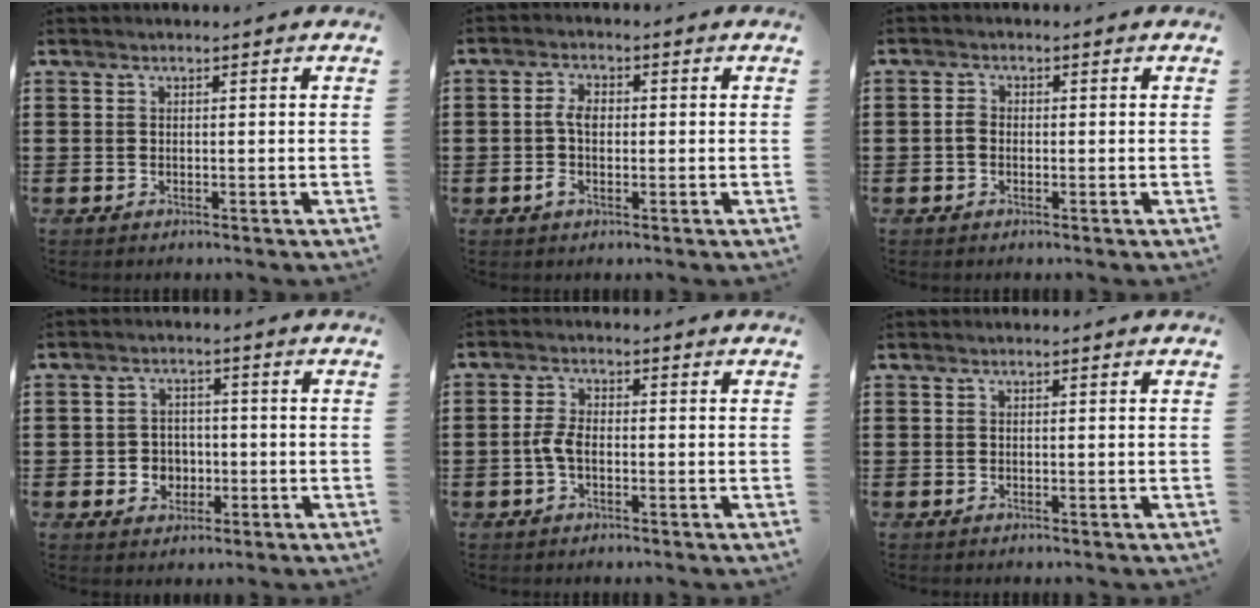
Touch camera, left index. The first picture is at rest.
{"total": 3.9, "force": [-0.5, 2.0, 3.3], "torque": [-0.076, 0.001, -0.014]}
{"total": 1.4, "force": [-0.4, 1.1, 0.9], "torque": [-0.026, 0.002, -0.010]}
{"total": 3.8, "force": [-1.0, 3.4, 1.4], "torque": [-0.037, 0.007, -0.022]}
{"total": 3.1, "force": [-0.8, 1.5, 2.6], "torque": [-0.069, -0.001, -0.021]}
{"total": 0.0}